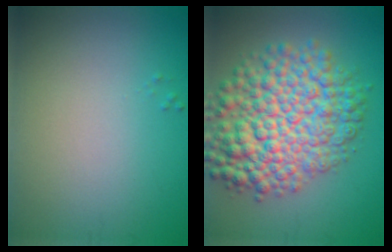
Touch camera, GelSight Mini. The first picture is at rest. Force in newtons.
{"total": 9.9, "press": 9.9, "slide": 0.2}